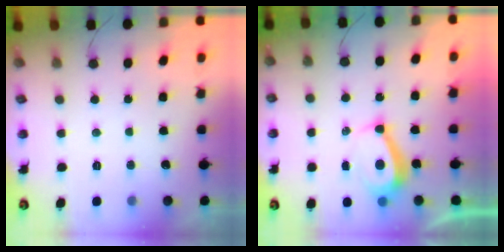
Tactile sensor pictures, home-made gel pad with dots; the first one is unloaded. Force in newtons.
{"total": 7.3, "press": 7.3, "slide": 0.4}